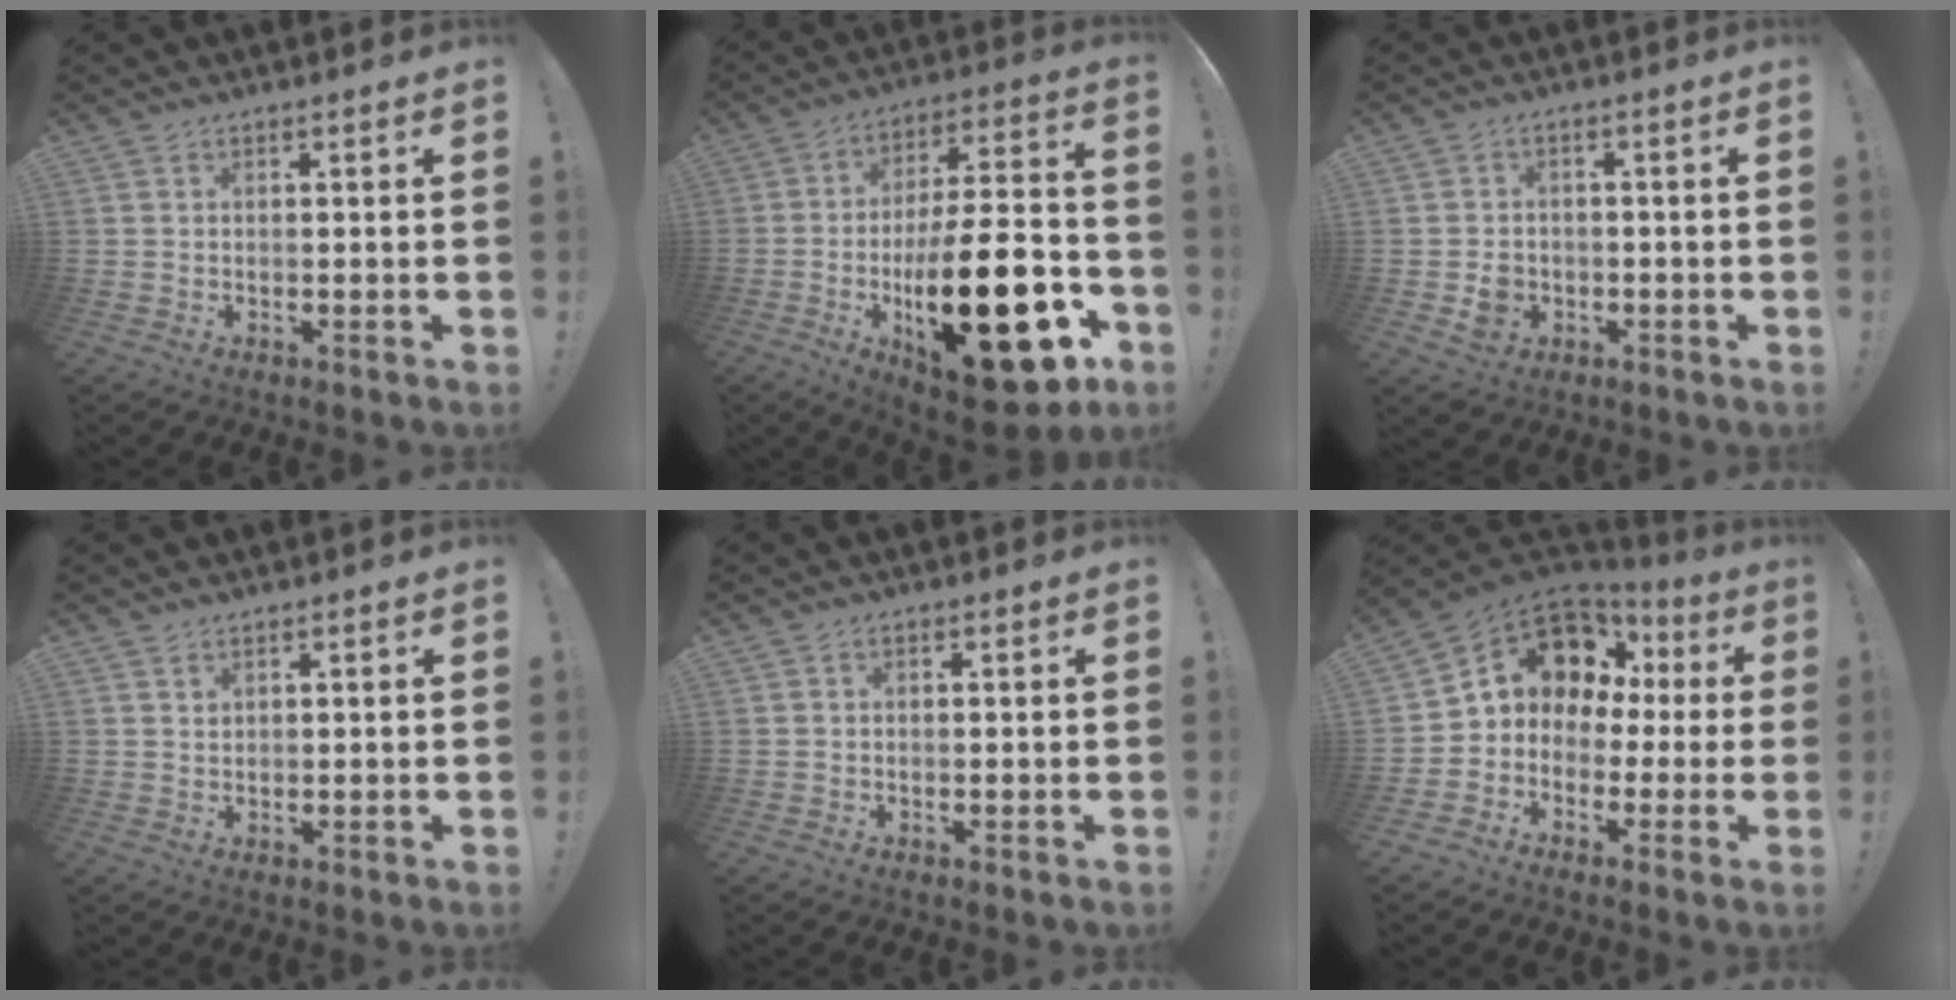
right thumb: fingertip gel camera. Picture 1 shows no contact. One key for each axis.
{"total": 31.1, "fx": -8.8, "fy": 11.9, "fz": 27.4, "tx": -0.453, "ty": 0.048, "tz": -0.128}
{"total": 5.8, "fx": -1.6, "fy": 4.9, "fz": 2.5, "tx": -0.035, "ty": 0.006, "tz": -0.026}
{"total": 1.3, "fx": 0.9, "fy": 0.8, "fz": 0.4, "tx": -0.006, "ty": -0.002, "tz": 0.018}
{"total": 0.7, "fx": -0.3, "fy": 0.5, "fz": 0.4, "tx": -0.005, "ty": 0.002, "tz": -0.005}
{"total": 8.5, "fx": 2.2, "fy": 7.5, "fz": 3.4, "tx": -0.045, "ty": -0.025, "tz": 0.050}